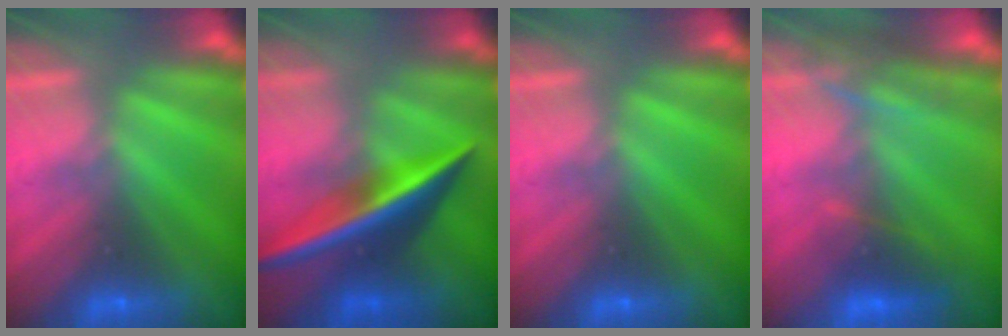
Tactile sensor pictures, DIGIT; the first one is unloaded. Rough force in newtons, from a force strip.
{"total": 2.7}
{"total": 0.0}
{"total": 3.6}